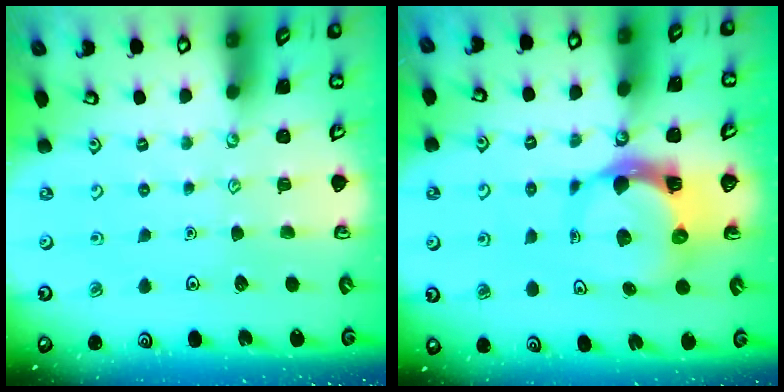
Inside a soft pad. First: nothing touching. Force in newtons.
{"total": 7.4, "press": 7.3, "slide": 1.1}